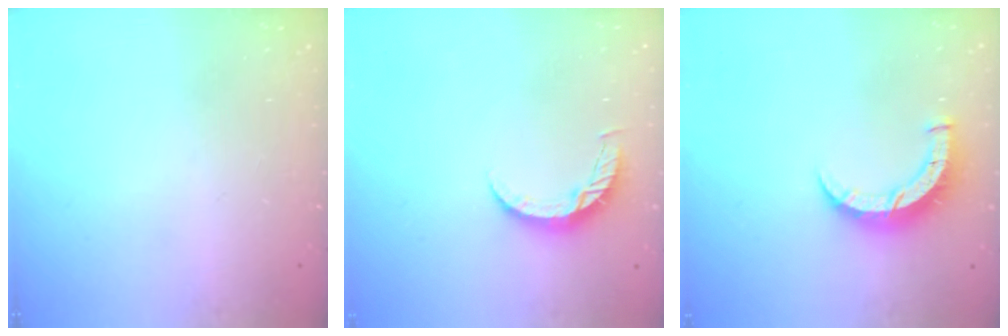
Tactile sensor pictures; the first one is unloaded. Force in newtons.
{"total": 6.1, "press": 6.0, "slide": 0.6}
{"total": 7.6, "press": 7.6, "slide": 0.5}